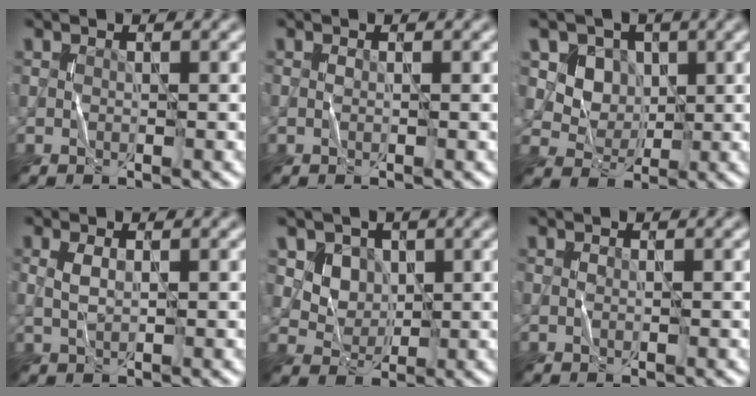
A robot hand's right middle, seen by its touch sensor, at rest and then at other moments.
{"total": 0.0}
{"total": 5.8, "force": [2.3, 4.8, 2.3], "torque": [-0.054, -0.008, 0.050]}
{"total": 1.5, "force": [0.3, 0.6, 1.3], "torque": [-0.034, 0.001, 0.008]}
{"total": 4.8, "force": [2.1, 3.8, 2.0], "torque": [-0.053, -0.008, 0.052]}
{"total": 0.0}